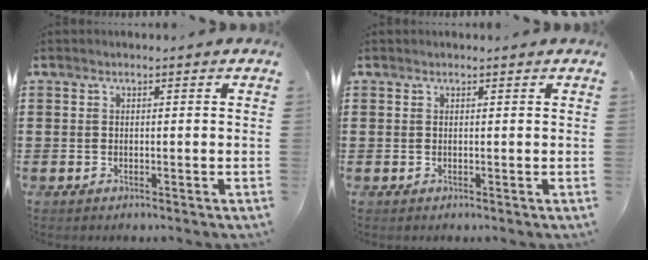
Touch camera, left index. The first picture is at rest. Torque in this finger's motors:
{"motor_torque": [1.07, -1.07, 0.06, 0.01]}